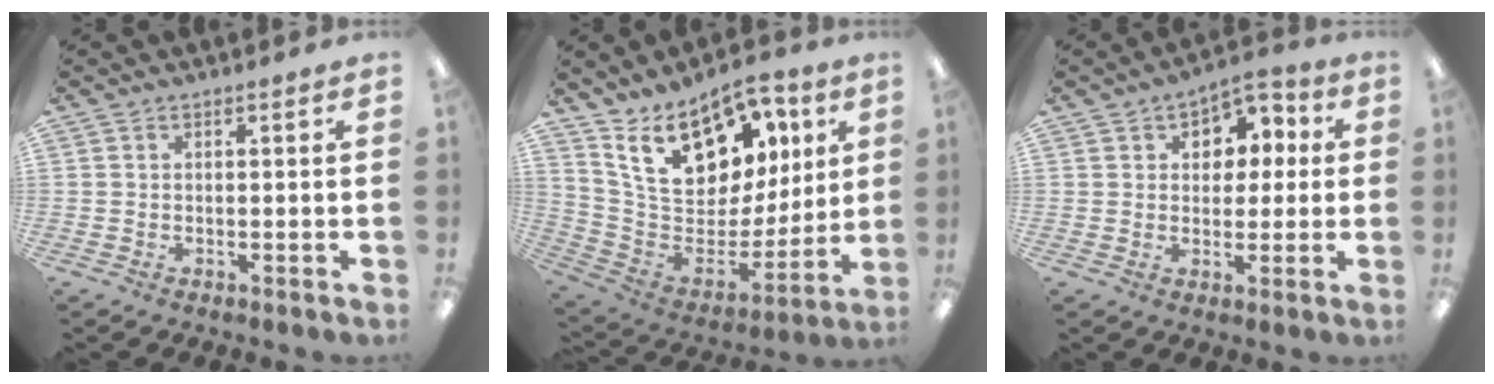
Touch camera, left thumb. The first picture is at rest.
{"total": 20.0, "force": [12.6, 11.2, 10.8], "torque": [-0.191, -0.062, 0.228]}
{"total": 6.8, "force": [2.4, 5.6, 3.0], "torque": [-0.044, -0.004, 0.039]}